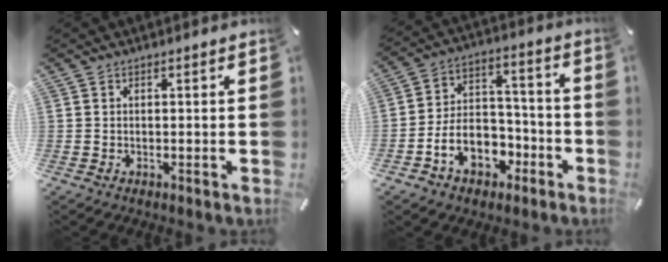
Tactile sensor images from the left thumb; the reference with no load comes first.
{"total": 11.9, "force": [-5.0, 9.0, 5.9], "torque": [-0.106, 0.035, -0.082]}